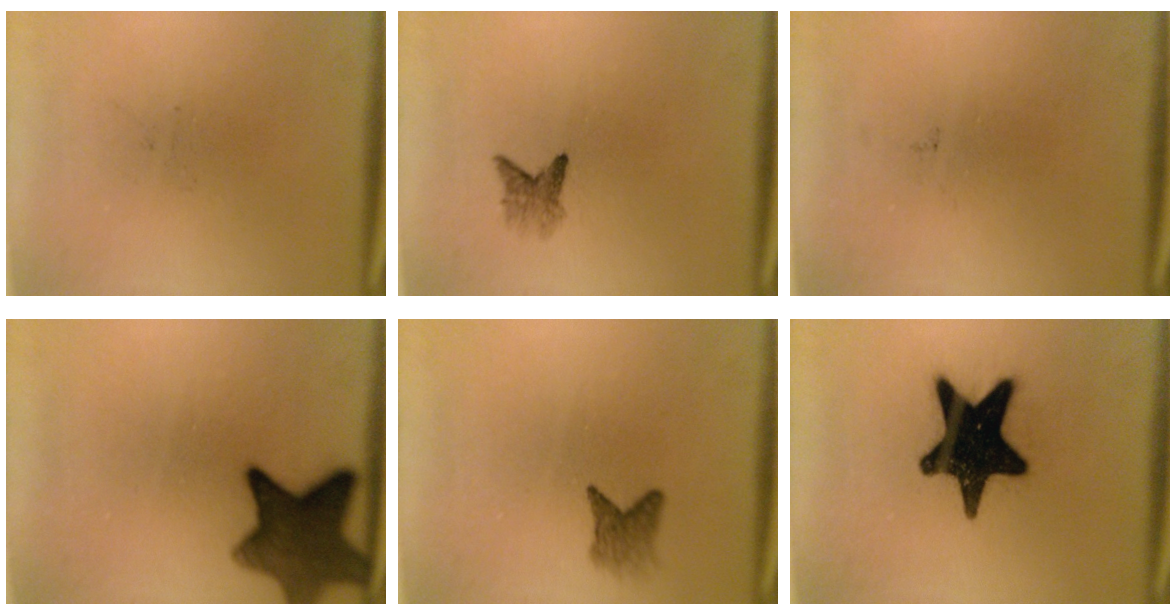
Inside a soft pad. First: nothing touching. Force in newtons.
{"total": 2.0}
{"total": 0.0}
{"total": 10.4}
{"total": 2.4}
{"total": 19.1}